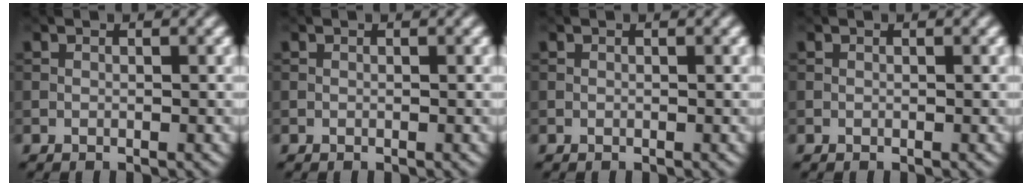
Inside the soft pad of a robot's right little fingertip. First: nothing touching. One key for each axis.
{"total": 0.0}
{"total": 0.0}
{"total": 0.0}